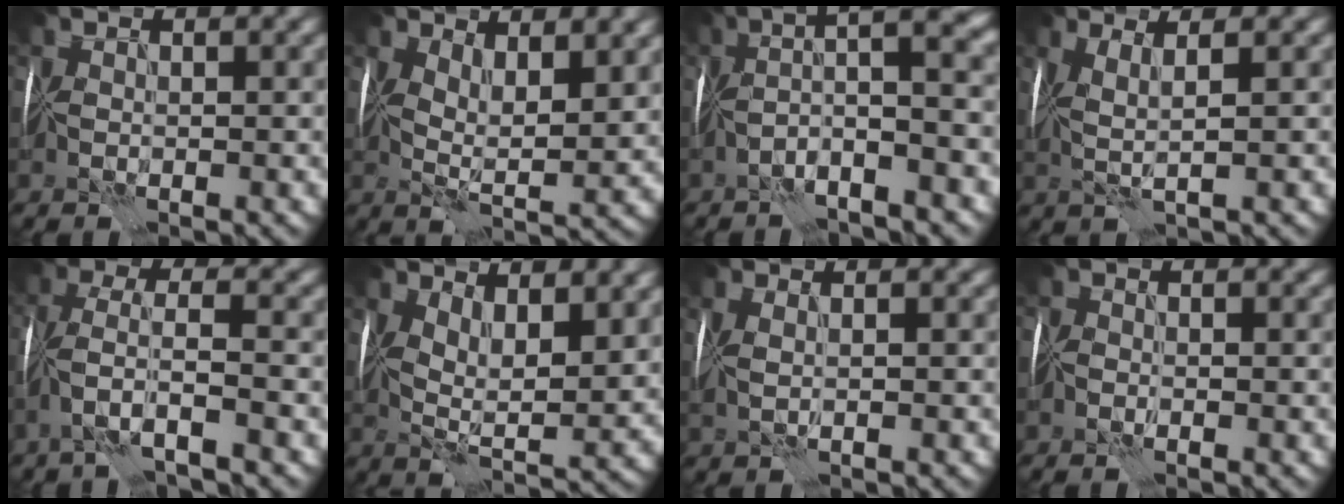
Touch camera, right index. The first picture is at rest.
{"total": 5.3, "force": [2.6, 2.0, 4.1], "torque": [-0.075, -0.006, 0.046]}
{"total": 6.7, "force": [-0.9, 1.4, 6.5], "torque": [-0.098, 0.035, -0.034]}
{"total": 2.6, "force": [1.0, 0.3, 2.4], "torque": [-0.047, 0.003, 0.018]}
{"total": 4.2, "force": [-2.2, 0.8, 3.5], "torque": [-0.076, 0.008, -0.052]}
{"total": 6.7, "force": [2.6, 2.9, 5.4], "torque": [-0.101, -0.006, 0.046]}
{"total": 1.7, "force": [0.7, 0.7, 1.5], "torque": [-0.020, 0.011, 0.008]}
{"total": 0.7, "force": [-0.6, 0.2, 0.4], "torque": [-0.007, 0.005, -0.014]}